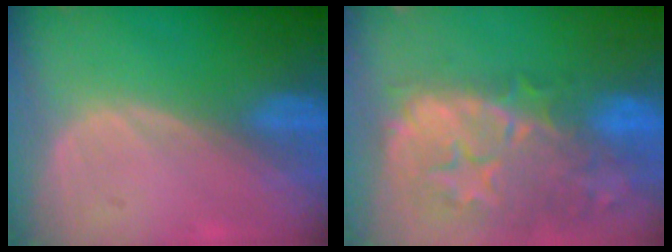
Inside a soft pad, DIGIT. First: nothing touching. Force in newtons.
{"total": 14.8, "press": 11.8, "slide": 9.0}